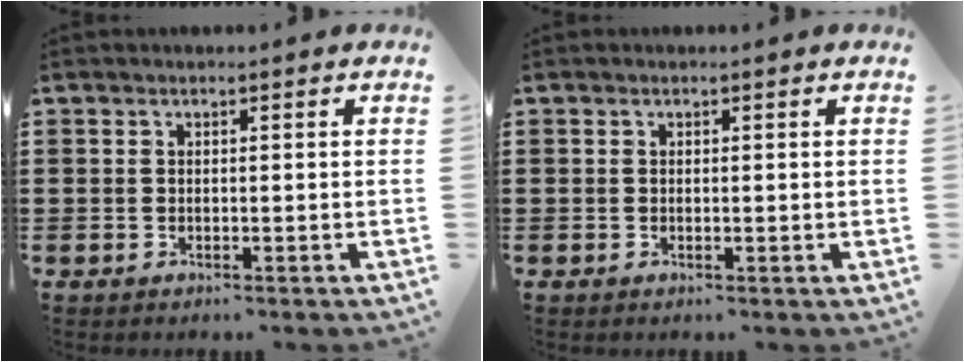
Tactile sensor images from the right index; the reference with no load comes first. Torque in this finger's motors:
{"motor_torque": [-0.08, 0.06, 0.01, 0.00]}